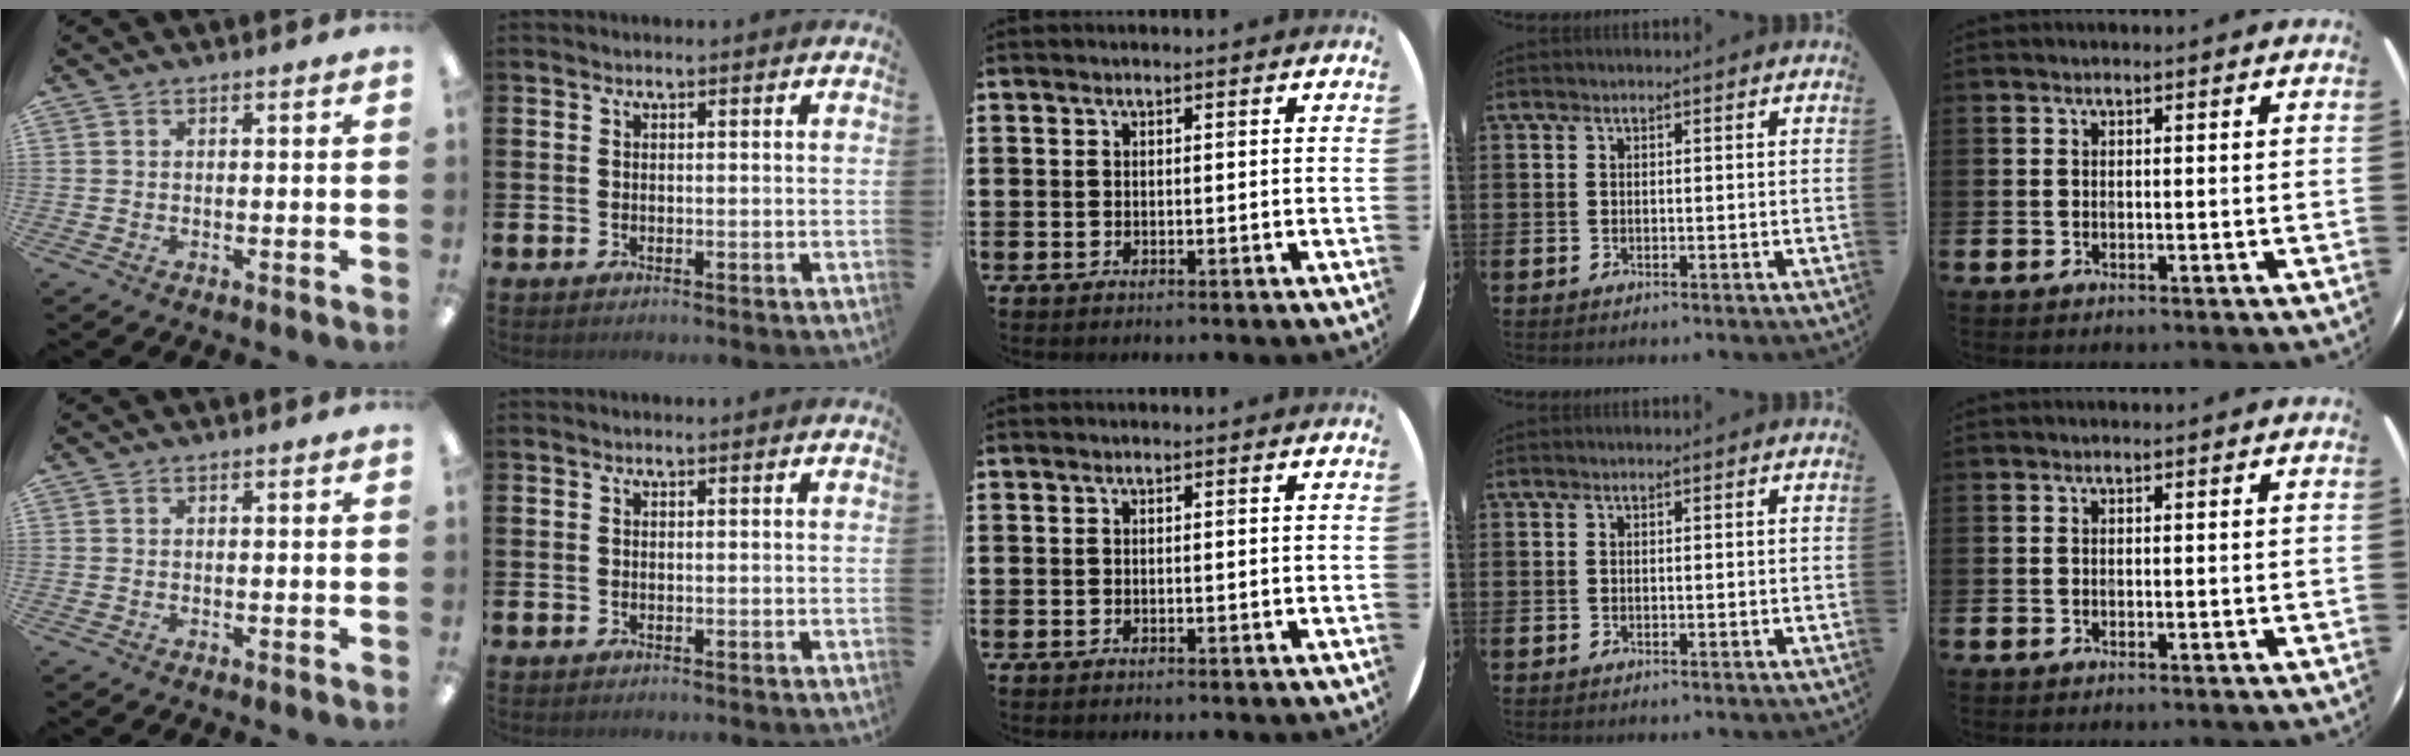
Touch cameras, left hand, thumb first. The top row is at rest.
{}